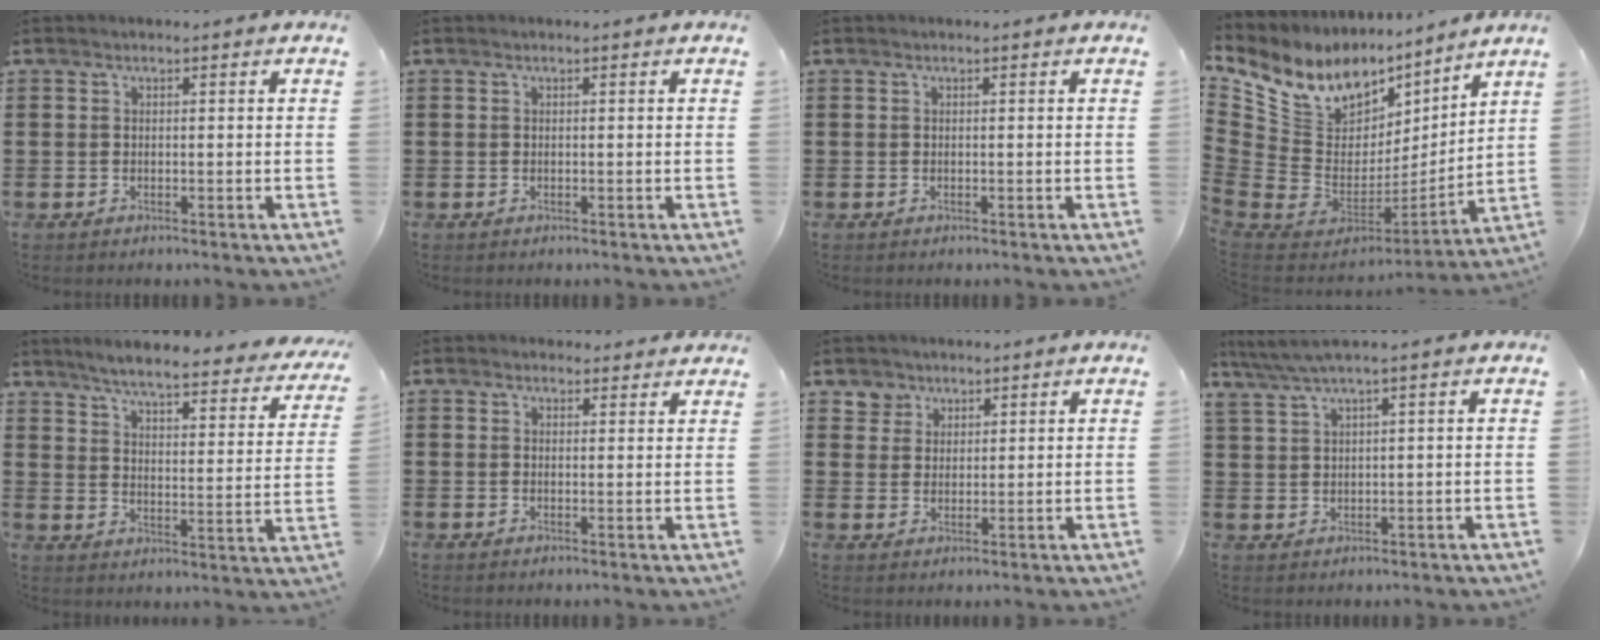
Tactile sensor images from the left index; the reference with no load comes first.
{"total": 0.0}
{"total": 0.0}
{"total": 10.8, "force": [6.4, 7.8, 4.0], "torque": [-0.118, -0.060, 0.115]}
{"total": 5.4, "force": [4.9, -0.1, 2.3], "torque": [-0.070, -0.035, 0.077]}
{"total": 1.7, "force": [1.6, 0.7, 0.1], "torque": [0.002, 0.001, 0.029]}
{"total": 3.3, "force": [2.2, 2.5, -0.1], "torque": [-0.012, 0.008, 0.041]}
{"total": 2.5, "force": [1.5, -0.2, 2.1], "torque": [-0.044, -0.002, 0.024]}